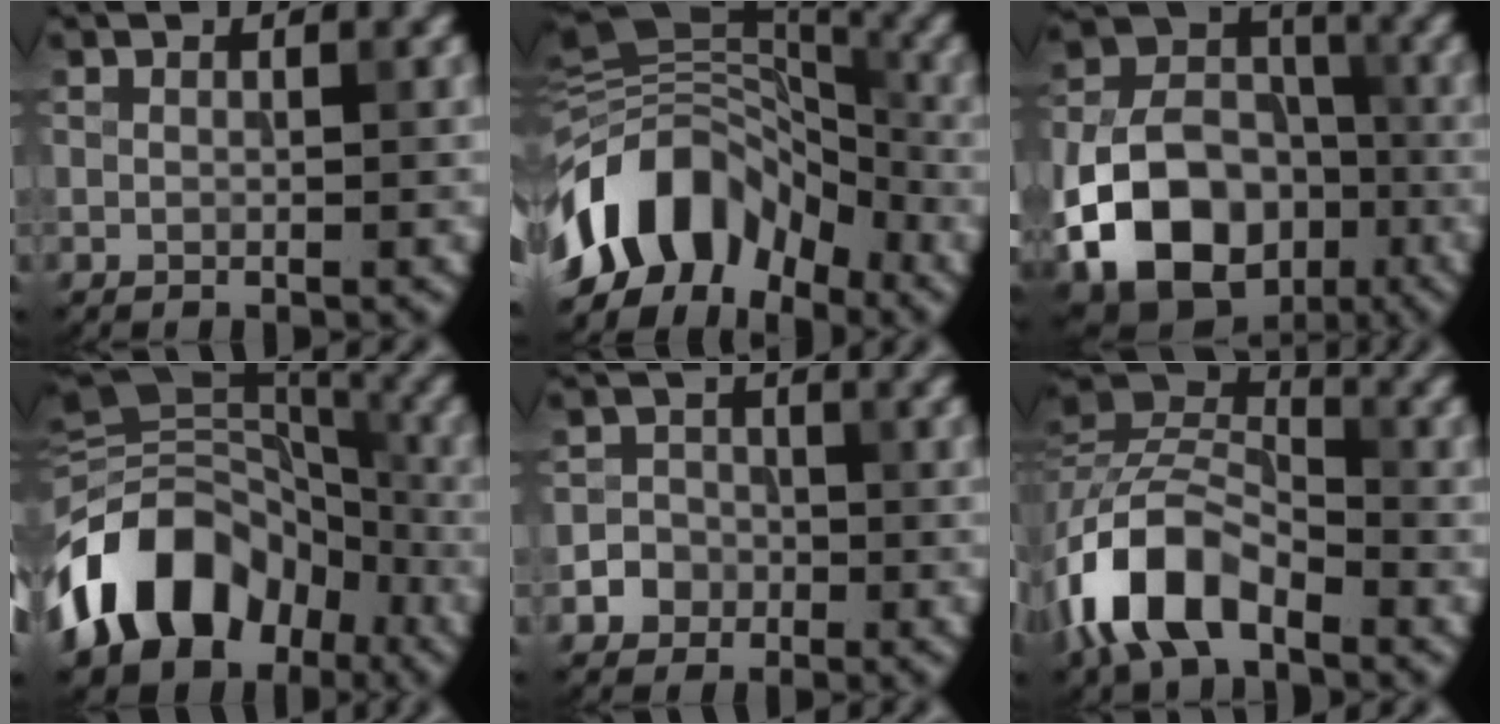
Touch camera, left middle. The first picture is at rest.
{"total": 12.5, "force": [-5.6, 7.9, 7.8], "torque": [-0.144, 0.028, -0.119]}
{"total": 14.7, "force": [-5.8, 11.0, 7.9], "torque": [-0.151, -0.028, -0.113]}
{"total": 13.6, "force": [-6.4, 9.3, 7.4], "torque": [-0.143, 0.017, -0.129]}
{"total": 2.4, "force": [-1.0, 2.2, 0.3], "torque": [0.015, 0.003, -0.023]}
{"total": 8.1, "force": [-4.3, 4.4, 5.3], "torque": [-0.101, 0.008, -0.096]}